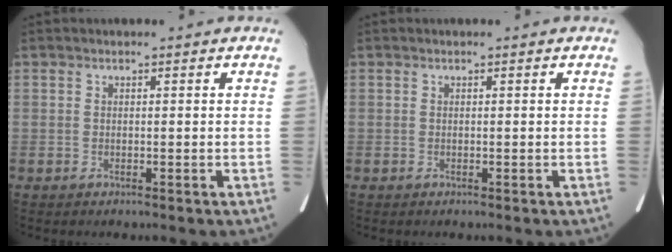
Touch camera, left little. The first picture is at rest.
{"total": 0.0}